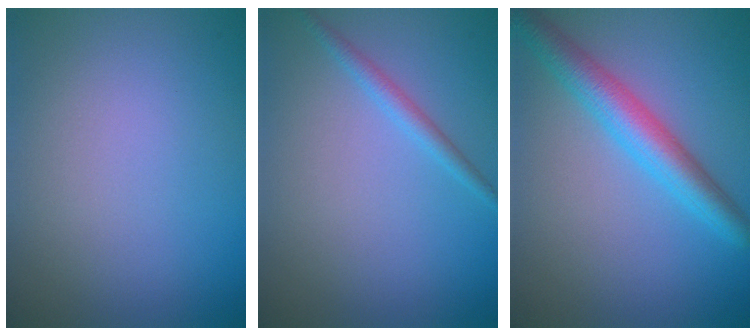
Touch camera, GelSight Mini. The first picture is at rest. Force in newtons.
{"total": 1.6, "press": 1.6, "slide": 0.1}
{"total": 4.7, "press": 4.7, "slide": 0.1}